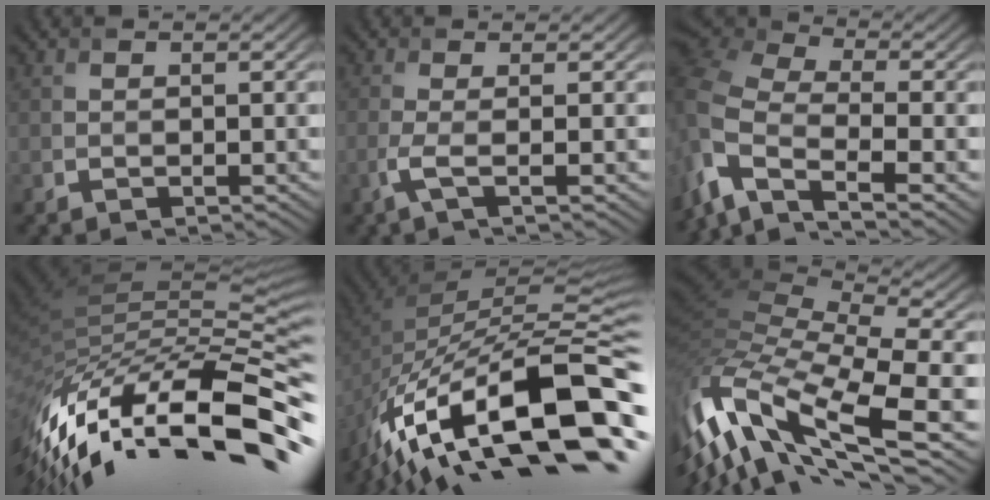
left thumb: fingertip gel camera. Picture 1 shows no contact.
{"total": 2.7, "force": [-0.7, 0.4, 2.6], "torque": [-0.055, 0.005, -0.025]}
{"total": 12.0, "force": [-6.7, 5.6, 8.3], "torque": [-0.214, -0.024, -0.137]}
{"total": 18.2, "force": [-8.3, 7.9, 14.2], "torque": [-0.293, -0.033, -0.130]}
{"total": 19.1, "force": [-10.1, 7.0, 14.6], "torque": [-0.261, 0.001, -0.173]}
{"total": 17.1, "force": [-3.7, 6.5, 15.4], "torque": [-0.346, -0.022, -0.050]}